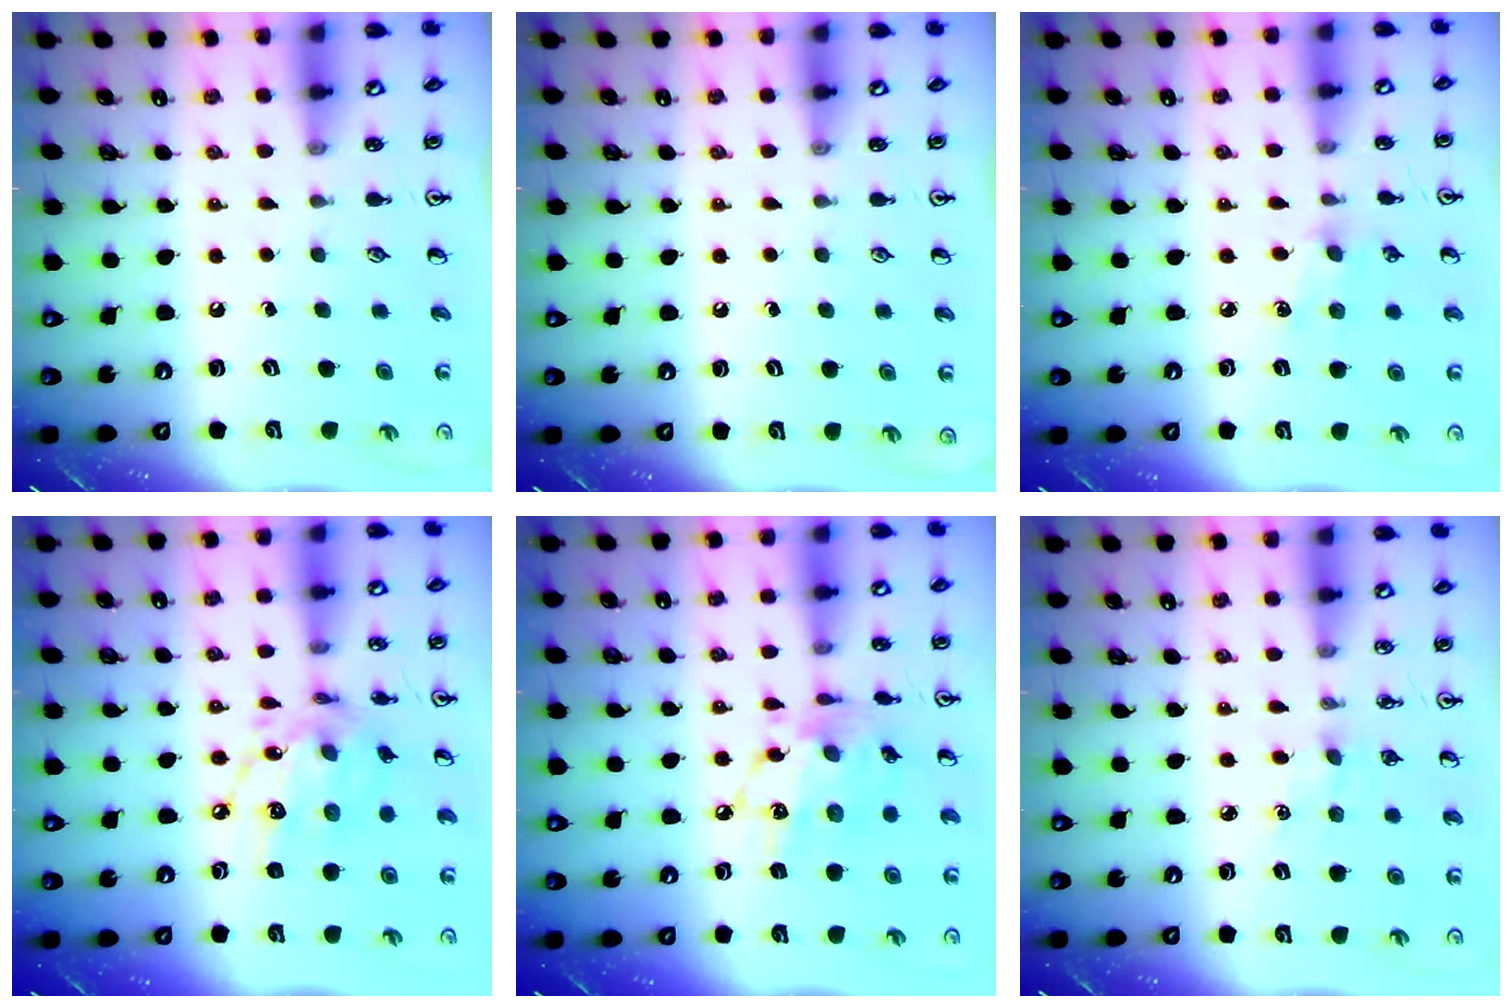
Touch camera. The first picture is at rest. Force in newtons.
{"total": 0.0}
{"total": 3.3, "press": 3.3, "slide": 0.3}
{"total": 14.0, "press": 13.9, "slide": 0.8}
{"total": 14.4, "press": 14.4, "slide": 1.2}
{"total": 2.0, "press": 2.0, "slide": 0.3}